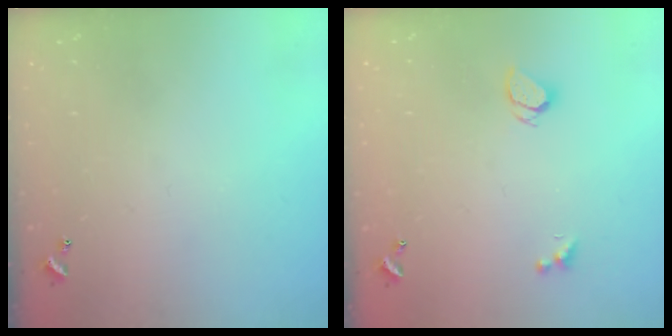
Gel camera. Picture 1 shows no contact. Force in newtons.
{"total": 1.9, "press": 1.8, "slide": 0.4}